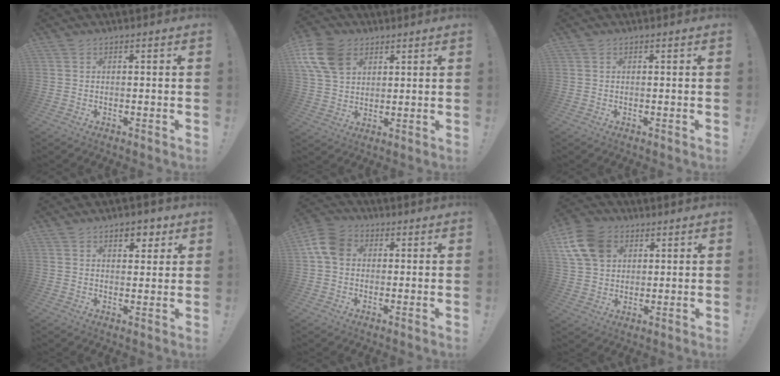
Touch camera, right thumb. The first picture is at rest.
{"total": 14.2, "force": [6.3, 9.9, 7.9], "torque": [-0.143, -0.019, 0.127]}
{"total": 0.0}
{"total": 5.5, "force": [3.1, 3.5, 2.9], "torque": [-0.022, -0.010, 0.050]}
{"total": 9.4, "force": [1.9, 7.2, 5.7], "torque": [-0.108, 0.011, 0.041]}
{"total": 13.4, "force": [5.5, 10.1, 6.8], "torque": [-0.111, -0.018, 0.114]}